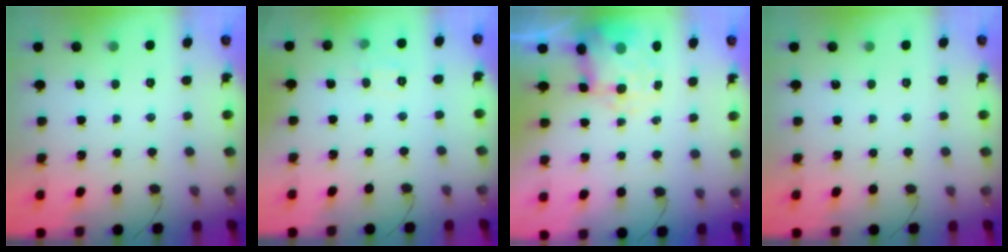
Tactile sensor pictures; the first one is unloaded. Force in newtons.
{"total": 3.8, "press": 3.6, "slide": 1.2}
{"total": 8.5, "press": 8.3, "slide": 1.9}
{"total": 0.0}